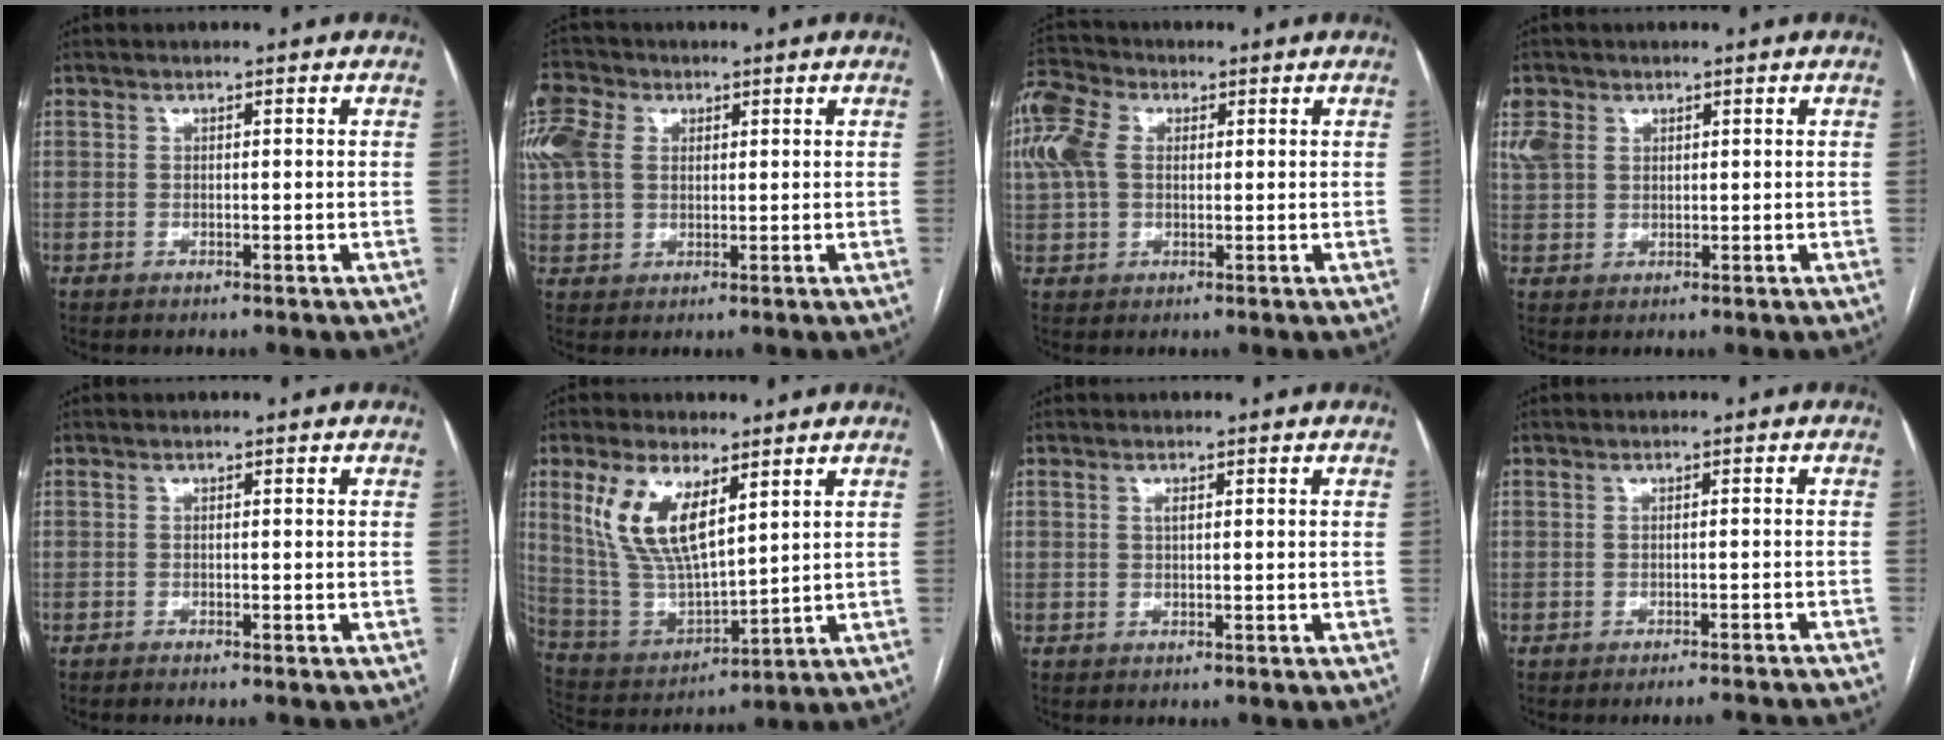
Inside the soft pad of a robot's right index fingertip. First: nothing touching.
{"total": 8.3, "force": [2.9, 6.2, 4.7], "torque": [-0.136, 0.026, 0.059]}
{"total": 12.6, "force": [3.6, 9.0, 8.1], "torque": [-0.227, 0.044, 0.068]}
{"total": 3.8, "force": [1.8, 2.9, 1.6], "torque": [-0.053, 0.014, 0.047]}
{"total": 1.3, "force": [-1.2, -0.3, 0.6], "torque": [-0.007, 0.001, -0.017]}
{"total": 12.6, "force": [5.9, 4.6, 10.1], "torque": [-0.218, 0.004, 0.127]}
{"total": 0.7, "force": [0.2, 0.2, 0.7], "torque": [-0.016, 0.000, 0.004]}
{"total": 8.2, "force": [-7.9, -0.6, 2.2], "torque": [-0.010, -0.009, -0.090]}